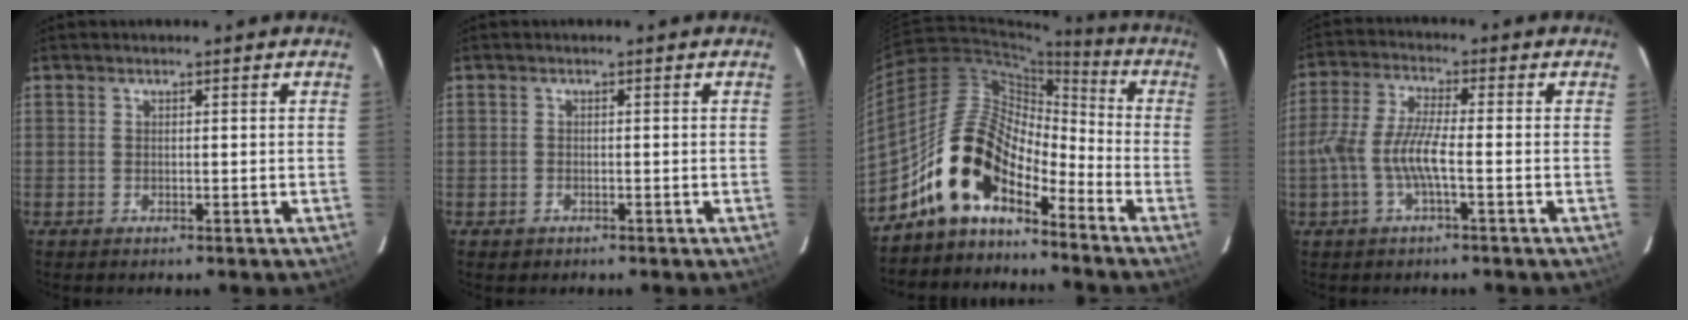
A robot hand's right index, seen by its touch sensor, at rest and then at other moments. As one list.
[{"total": 1.3, "force": [-0.8, 1.0, 0.3], "torque": [-0.007, 0.001, -0.008]}, {"total": 13.1, "force": [-9.7, 5.6, 6.9], "torque": [-0.122, 0.026, -0.197]}, {"total": 7.9, "force": [-2.2, 1.3, 7.5], "torque": [-0.165, 0.003, -0.044]}]